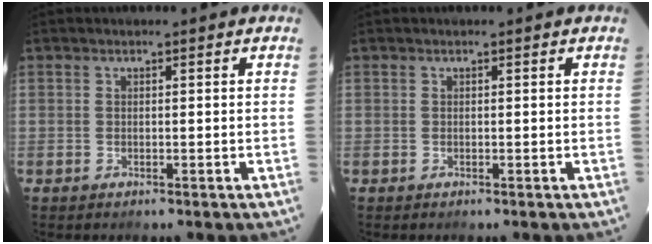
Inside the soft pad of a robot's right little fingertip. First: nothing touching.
{"total": 0.0}